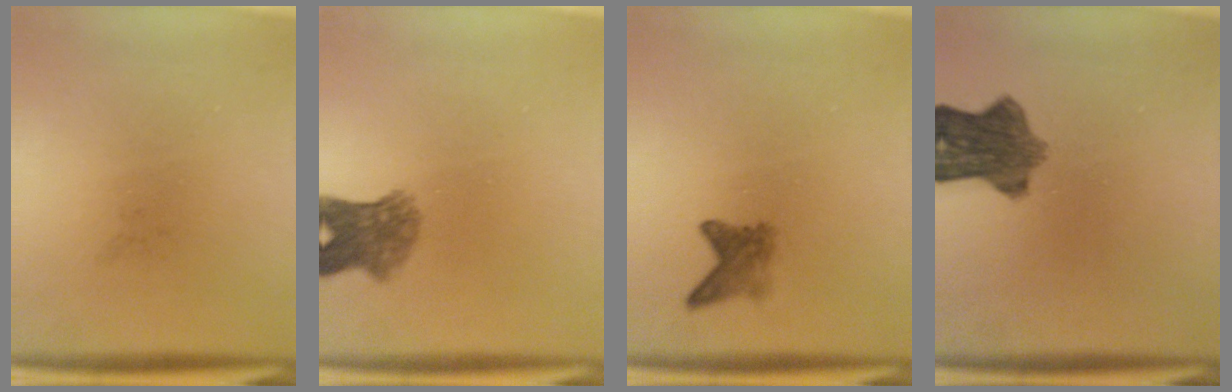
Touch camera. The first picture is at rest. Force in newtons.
{"total": 5.2}
{"total": 2.3}
{"total": 8.0}